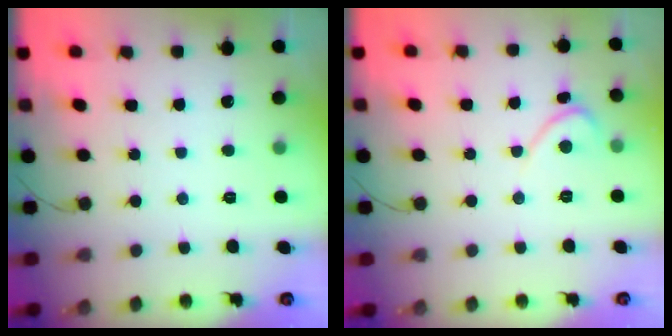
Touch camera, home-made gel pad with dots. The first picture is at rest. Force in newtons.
{"total": 2.3, "press": 2.3, "slide": 0.1}